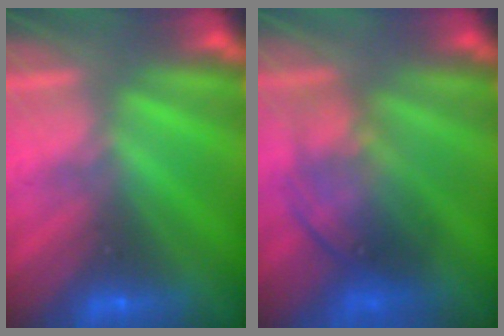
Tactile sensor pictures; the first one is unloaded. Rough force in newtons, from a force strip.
{"total": 7.2}